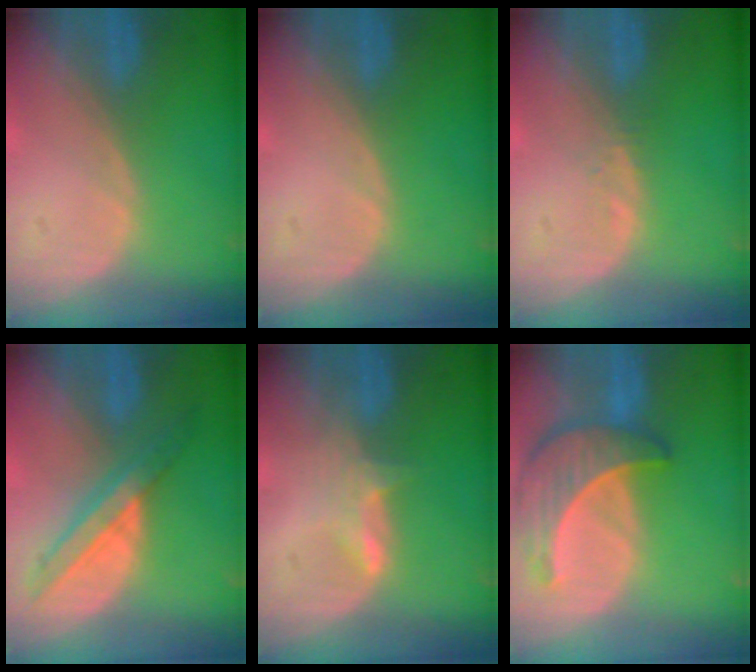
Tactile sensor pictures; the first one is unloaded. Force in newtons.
{"total": 0.0}
{"total": 0.7, "press": 0.7, "slide": 0.1}
{"total": 6.1, "press": 6.0, "slide": 0.9}
{"total": 2.9, "press": 2.9, "slide": 0.4}
{"total": 8.9, "press": 8.0, "slide": 3.7}